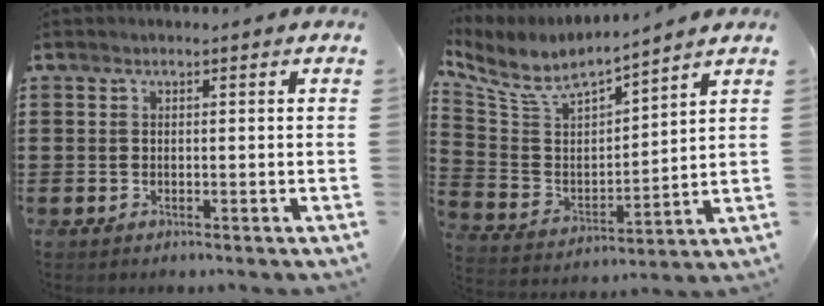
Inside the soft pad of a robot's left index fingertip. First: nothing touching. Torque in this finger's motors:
{"motor_torque": [0.04, -0.02, 0.00, -0.01]}